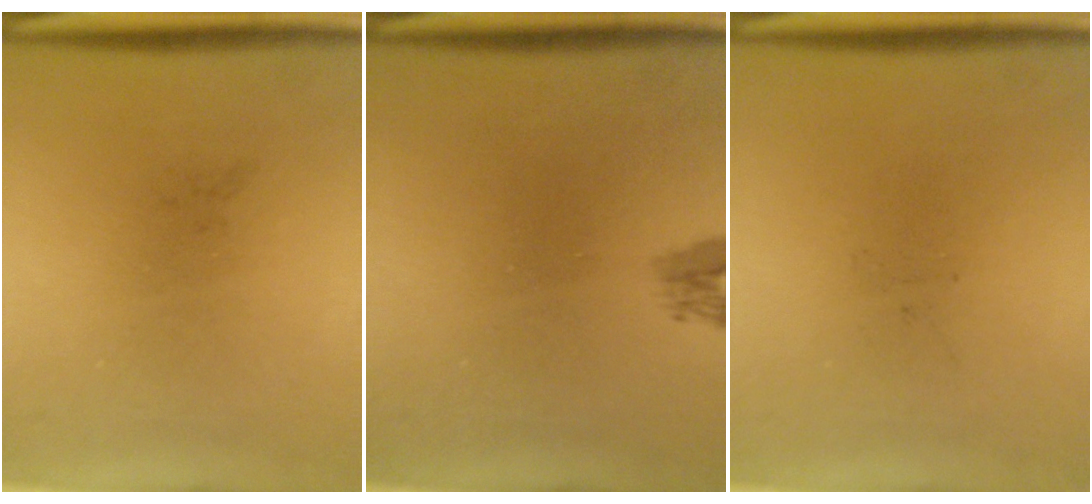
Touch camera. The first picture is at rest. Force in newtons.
{"total": 1.3}
{"total": 0.0}